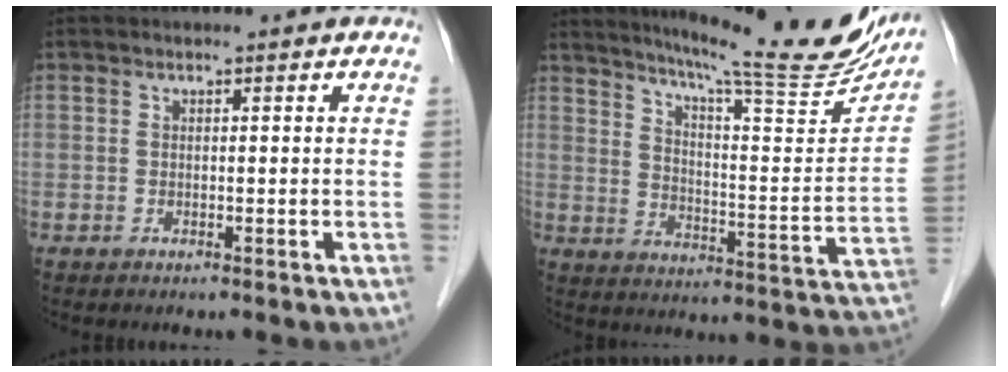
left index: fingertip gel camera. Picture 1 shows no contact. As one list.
[{"total": 22.8, "force": [19.9, 1.4, 11.1], "torque": [-0.168, -0.052, 0.264]}]